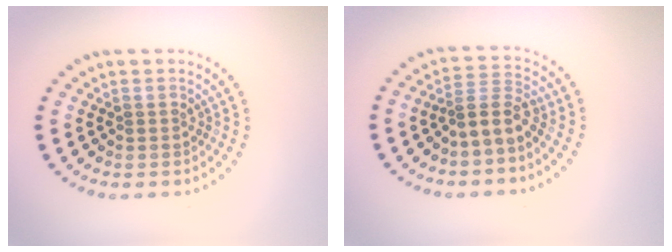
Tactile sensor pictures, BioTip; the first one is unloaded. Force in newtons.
{"total": 2.8, "press": 2.0, "slide": 2.0}